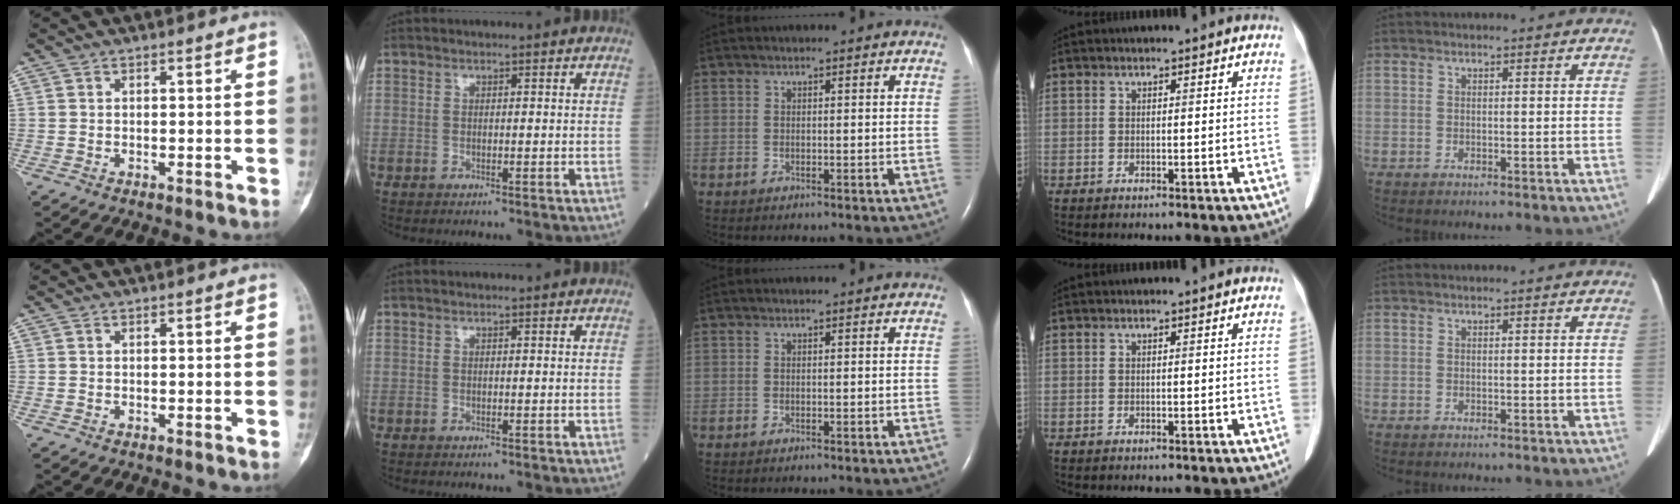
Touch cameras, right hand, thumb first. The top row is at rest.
{}